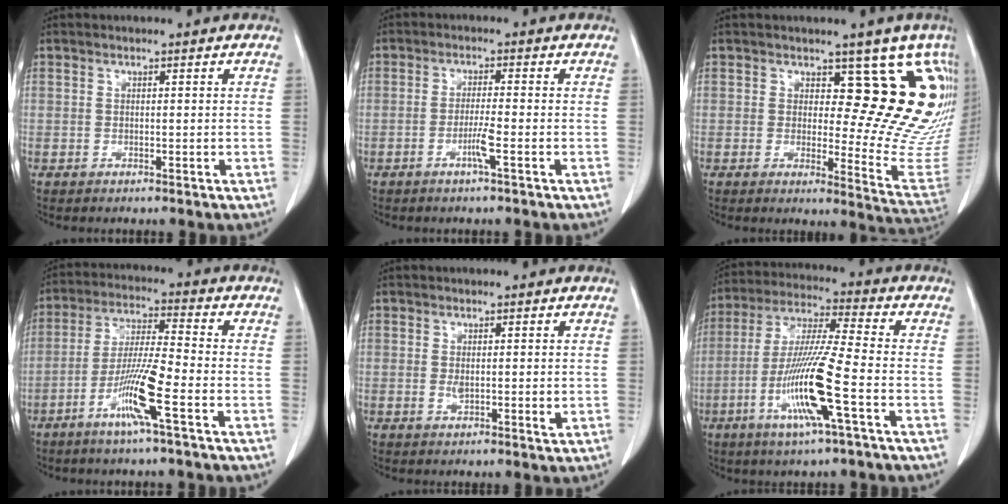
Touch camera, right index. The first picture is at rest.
{"total": 3.1, "force": [-1.4, -0.4, 2.7], "torque": [-0.054, -0.005, -0.029]}
{"total": 15.3, "force": [9.0, 5.8, 11.0], "torque": [-0.119, -0.029, 0.085]}
{"total": 9.8, "force": [-4.5, -0.4, 8.7], "torque": [-0.170, -0.010, -0.091]}
{"total": 2.4, "force": [0.1, 0.7, 2.3], "torque": [-0.038, -0.007, 0.004]}
{"total": 13.6, "force": [-4.7, -0.3, 12.8], "torque": [-0.260, -0.014, -0.094]}